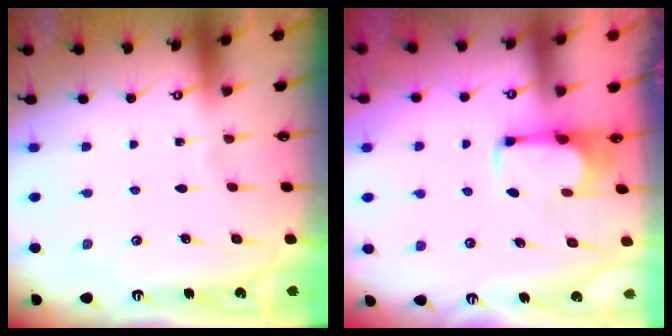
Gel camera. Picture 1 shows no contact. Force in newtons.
{"total": 1.7, "press": 1.5, "slide": 0.9}